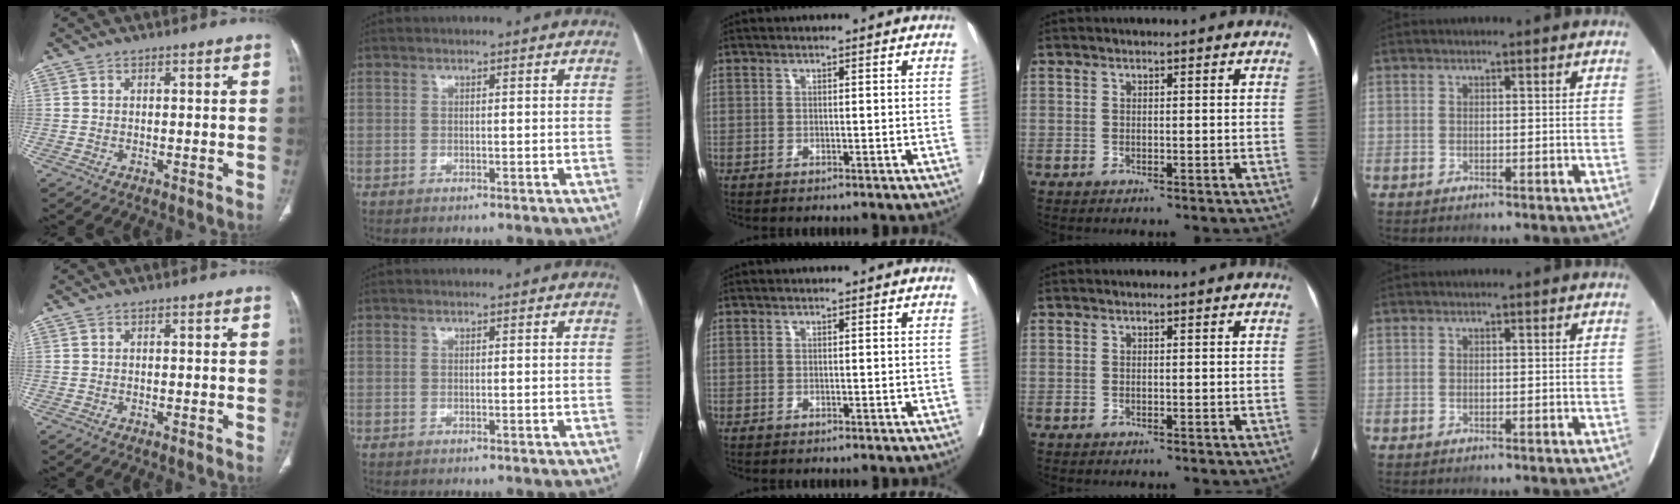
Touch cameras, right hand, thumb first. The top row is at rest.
{}